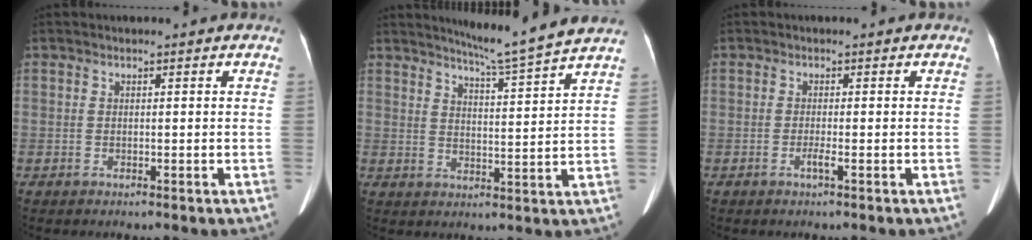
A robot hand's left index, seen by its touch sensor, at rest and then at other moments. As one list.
[{"total": 9.6, "force": [8.7, -2.0, 3.5], "torque": [-0.063, -0.018, 0.124]}, {"total": 1.1, "force": [-0.6, -0.2, 0.9], "torque": [-0.023, -0.001, -0.011]}]